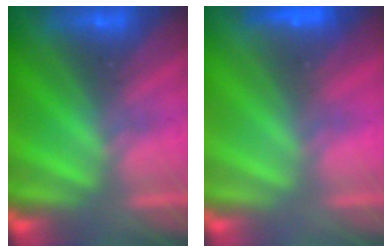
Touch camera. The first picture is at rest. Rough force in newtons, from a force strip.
{"total": 2.4}